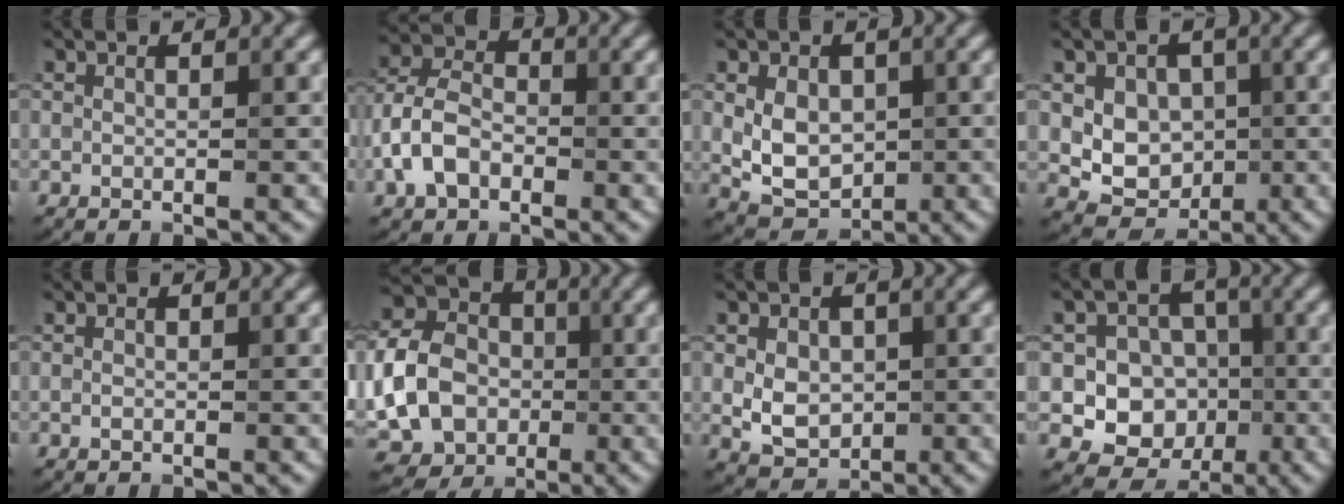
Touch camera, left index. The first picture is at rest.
{"total": 4.5, "force": [-2.0, 2.9, 2.9], "torque": [-0.065, 0.011, -0.045]}
{"total": 4.6, "force": [0.1, 3.2, 3.3], "torque": [-0.060, -0.002, 0.006]}
{"total": 5.4, "force": [0.6, 4.3, 3.1], "torque": [-0.045, 0.004, 0.003]}
{"total": 0.0}
{"total": 12.7, "force": [-1.5, 10.3, 7.3], "torque": [-0.162, 0.005, -0.042]}
{"total": 4.3, "force": [0.0, 3.1, 2.9], "torque": [-0.043, 0.005, -0.001]}
{"total": 8.9, "force": [-0.5, 8.3, 3.1], "torque": [-0.062, 0.030, -0.028]}